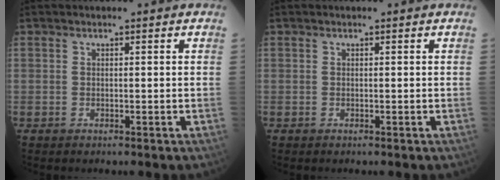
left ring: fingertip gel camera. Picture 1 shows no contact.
{"total": 0.0}